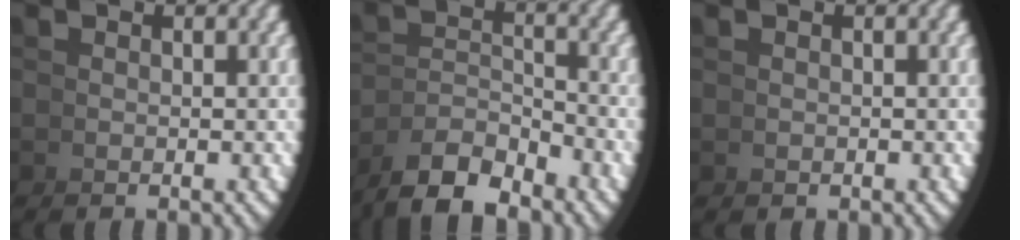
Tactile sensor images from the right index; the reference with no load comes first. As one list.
[{"total": 5.4, "force": [-3.8, 2.4, 3.0], "torque": [-0.068, -0.022, -0.055]}, {"total": 0.0}]